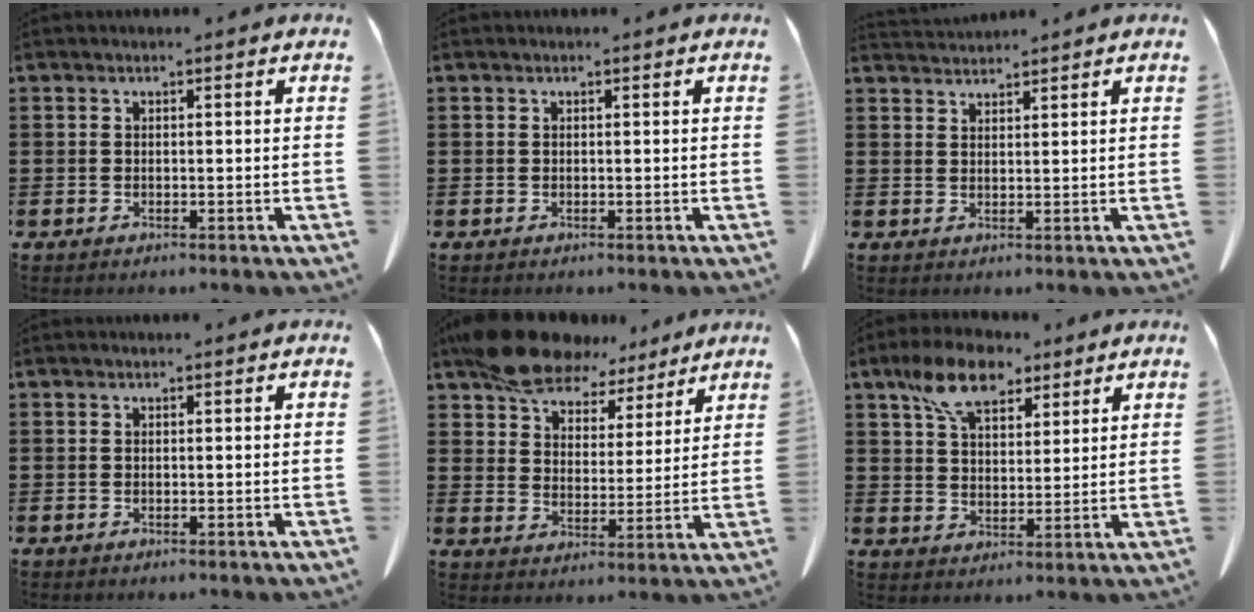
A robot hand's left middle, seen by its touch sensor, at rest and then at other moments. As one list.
[{"total": 0.0}, {"total": 2.0, "force": [2.0, 0.0, -0.1], "torque": [-0.004, -0.002, 0.038]}, {"total": 0.0}, {"total": 11.2, "force": [9.4, 4.8, 3.8], "torque": [-0.097, -0.029, 0.179]}, {"total": 9.4, "force": [6.4, 4.6, 5.2], "torque": [-0.114, 0.002, 0.118]}]